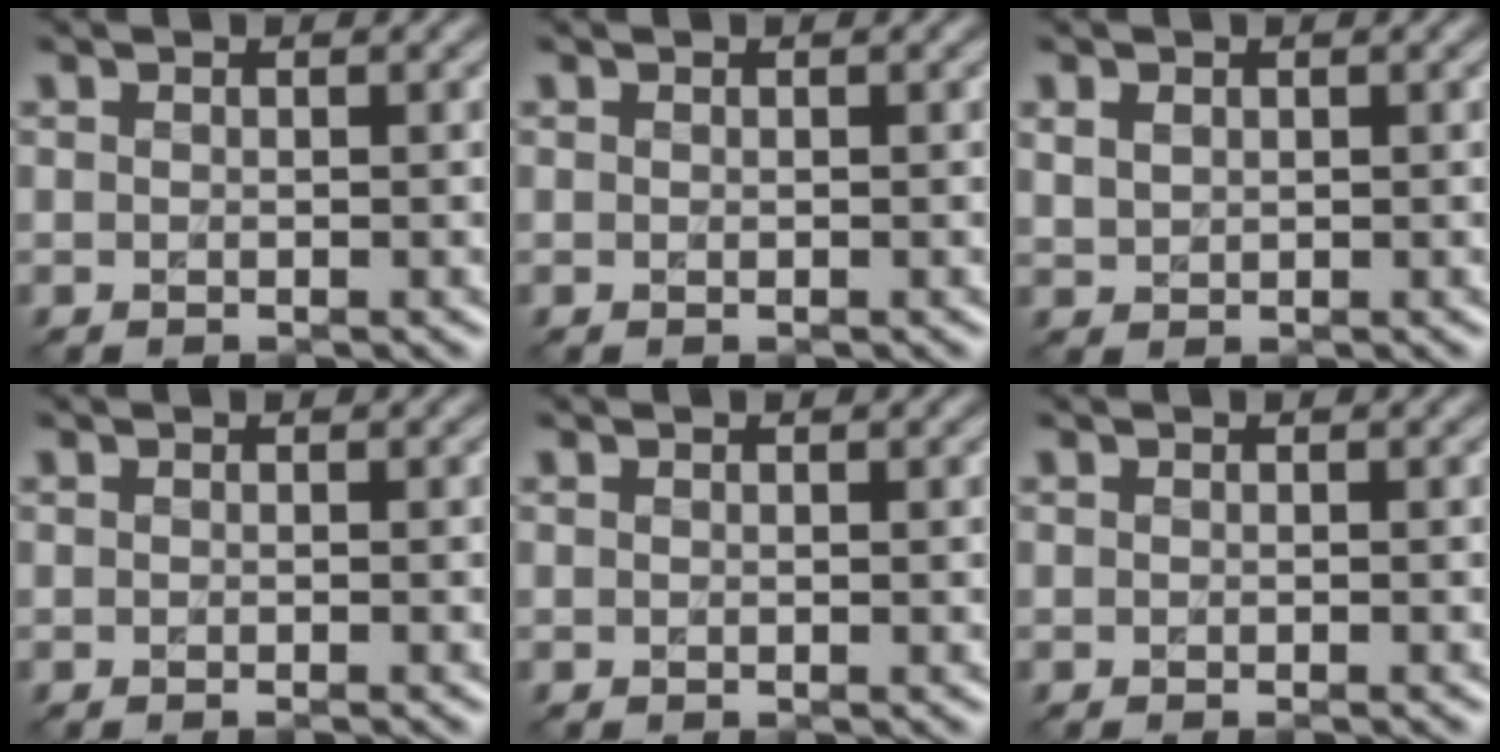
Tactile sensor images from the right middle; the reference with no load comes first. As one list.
[{"total": 0.0}, {"total": 1.5, "force": [0.7, 1.1, 0.8], "torque": [-0.017, 0.000, 0.017]}, {"total": 0.6, "force": [-0.4, 0.0, 0.4], "torque": [-0.003, -0.001, -0.007]}, {"total": 0.0}, {"total": 0.6, "force": [-0.4, 0.1, 0.5], "torque": [-0.004, -0.002, -0.007]}]